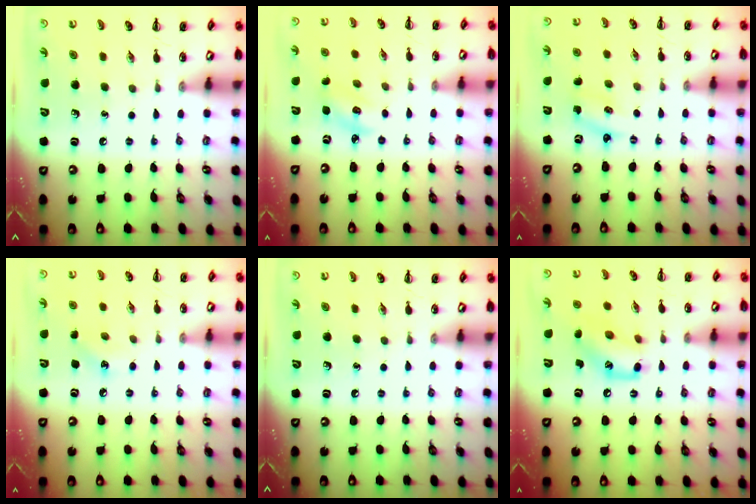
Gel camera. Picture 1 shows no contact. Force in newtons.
{"total": 2.8, "press": 2.7, "slide": 0.7}
{"total": 2.3, "press": 2.3, "slide": 0.6}
{"total": 5.9, "press": 5.6, "slide": 1.7}
{"total": 0.0}
{"total": 11.7, "press": 11.7, "slide": 0.8}